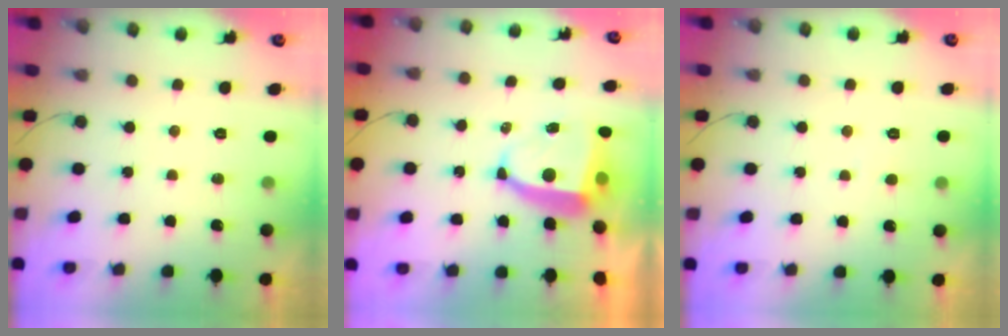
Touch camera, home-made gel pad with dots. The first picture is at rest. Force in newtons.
{"total": 8.3, "press": 8.3, "slide": 1.0}
{"total": 2.4, "press": 2.4, "slide": 0.2}